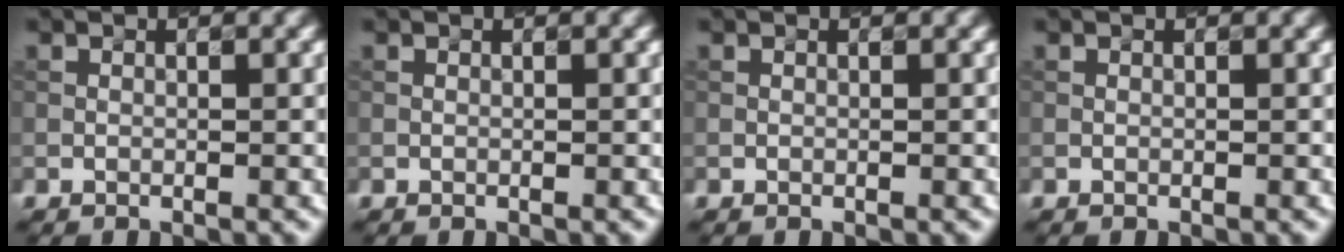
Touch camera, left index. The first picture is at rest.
{"total": 0.0}
{"total": 0.0}
{"total": 0.0}